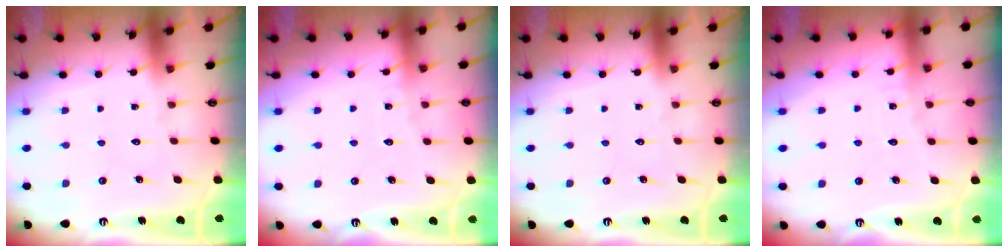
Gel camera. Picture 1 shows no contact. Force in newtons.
{"total": 3.9, "press": 3.9, "slide": 0.3}
{"total": 0.0}
{"total": 2.7, "press": 2.7, "slide": 0.3}